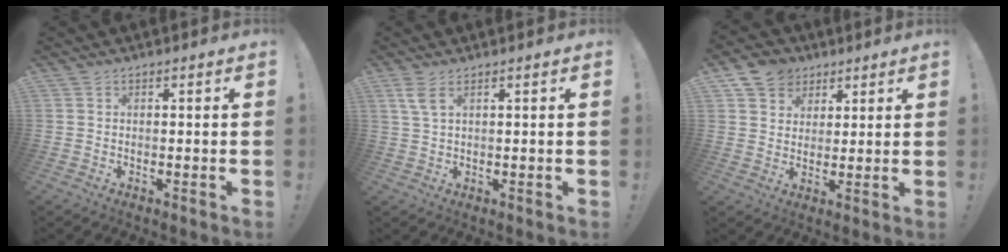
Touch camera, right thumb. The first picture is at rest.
{"total": 3.8, "force": [1.9, 1.2, 3.1], "torque": [-0.064, -0.002, 0.035]}
{"total": 8.3, "force": [4.7, 6.5, 1.9], "torque": [-0.035, -0.025, 0.097]}